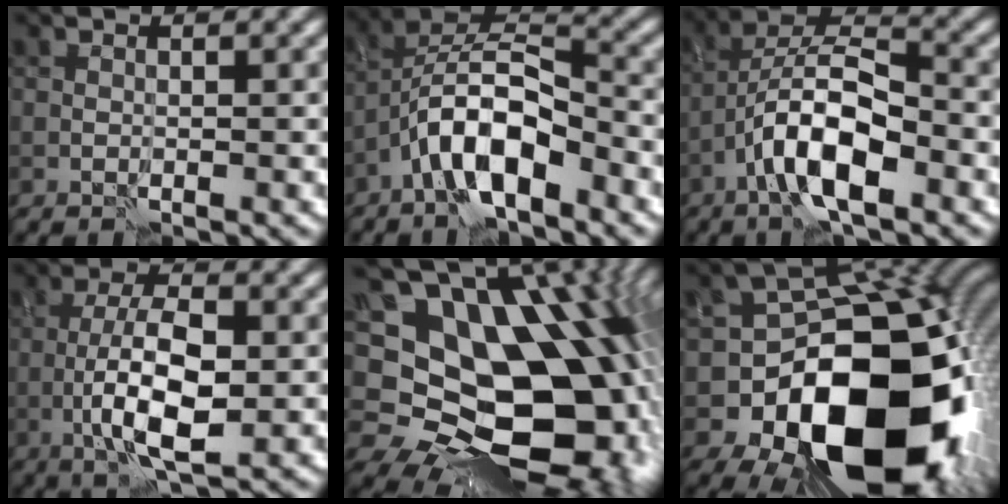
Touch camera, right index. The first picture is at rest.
{"total": 7.5, "force": [-3.8, 2.8, 5.8], "torque": [-0.100, 0.018, -0.074]}
{"total": 7.9, "force": [-3.3, 2.9, 6.6], "torque": [-0.108, 0.019, -0.066]}
{"total": 7.1, "force": [-1.6, 2.6, 6.4], "torque": [-0.118, 0.006, -0.033]}
{"total": 18.1, "force": [2.0, 12.4, 13.1], "torque": [-0.178, -0.010, 0.077]}
{"total": 18.0, "force": [-5.7, 12.6, 11.5], "torque": [-0.144, -0.033, -0.076]}